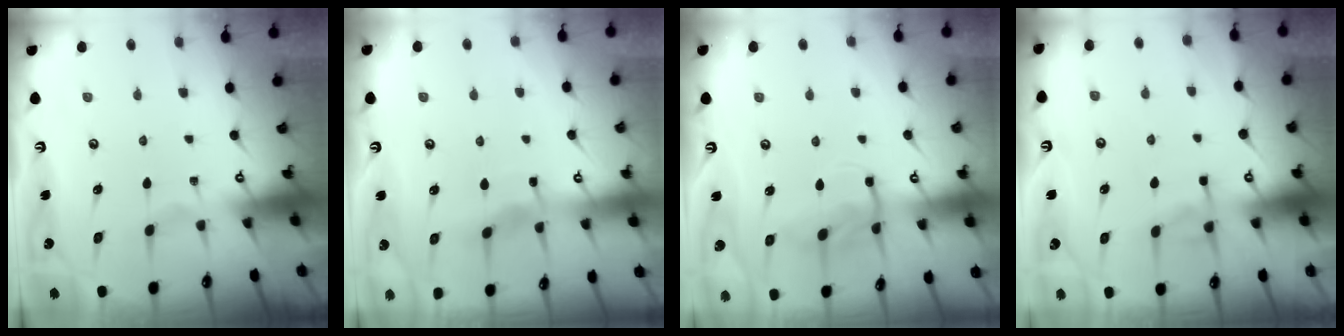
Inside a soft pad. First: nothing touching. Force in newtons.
{"total": 3.9, "press": 3.9, "slide": 0.4}
{"total": 9.3, "press": 9.3, "slide": 0.5}
{"total": 4.7, "press": 4.7, "slide": 0.7}